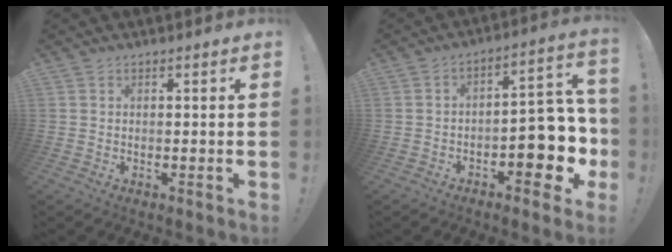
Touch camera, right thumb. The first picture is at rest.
{"total": 12.6, "force": [-5.1, 6.7, 9.4], "torque": [-0.086, 0.029, -0.081]}